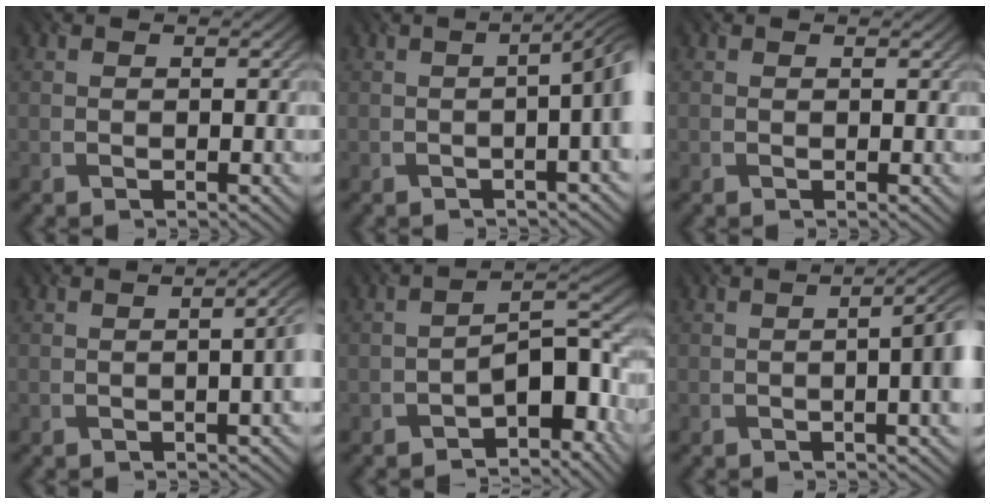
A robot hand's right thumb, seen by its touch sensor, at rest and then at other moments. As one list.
[{"total": 5.8, "force": [-0.7, 1.8, 5.5], "torque": [-0.057, 0.004, -0.016]}, {"total": 0.0}, {"total": 3.5, "force": [-0.4, 1.2, 3.2], "torque": [-0.034, 0.006, -0.003]}, {"total": 8.2, "force": [-4.8, 3.3, 5.9], "torque": [-0.067, 0.008, -0.088]}, {"total": 6.4, "force": [-0.4, 2.2, 6.0], "torque": [-0.067, 0.005, -0.006]}]